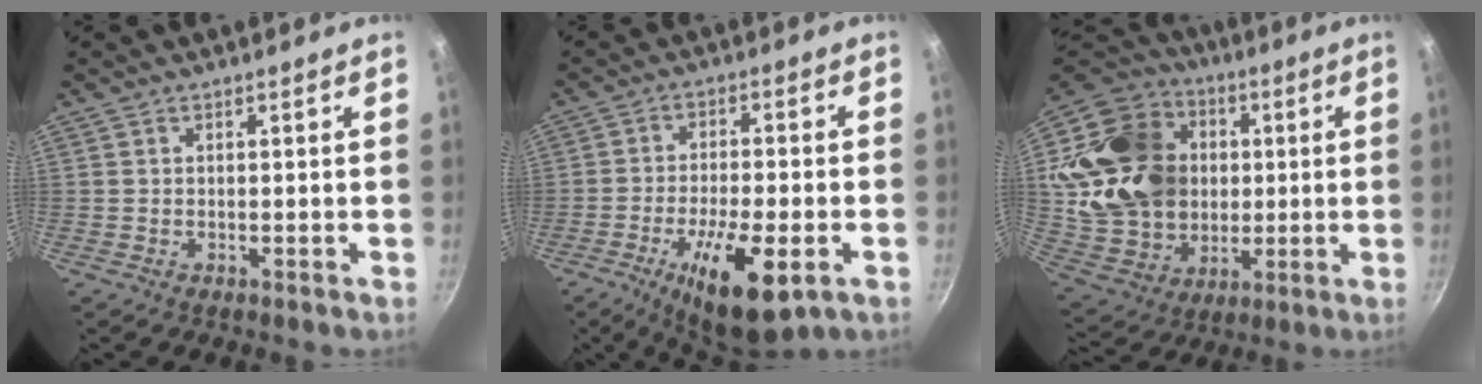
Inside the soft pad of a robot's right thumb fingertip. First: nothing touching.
{"total": 14.5, "force": [-5.7, 4.8, 12.5], "torque": [-0.205, 0.015, -0.089]}
{"total": 26.7, "force": [3.0, 21.6, 15.4], "torque": [-0.251, 0.024, 0.072]}